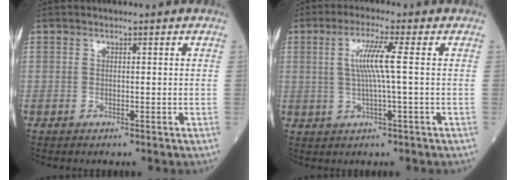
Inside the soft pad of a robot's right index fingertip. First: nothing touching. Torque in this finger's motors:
{"motor_torque": [0.90, 0.21, 0.32, 0.13]}